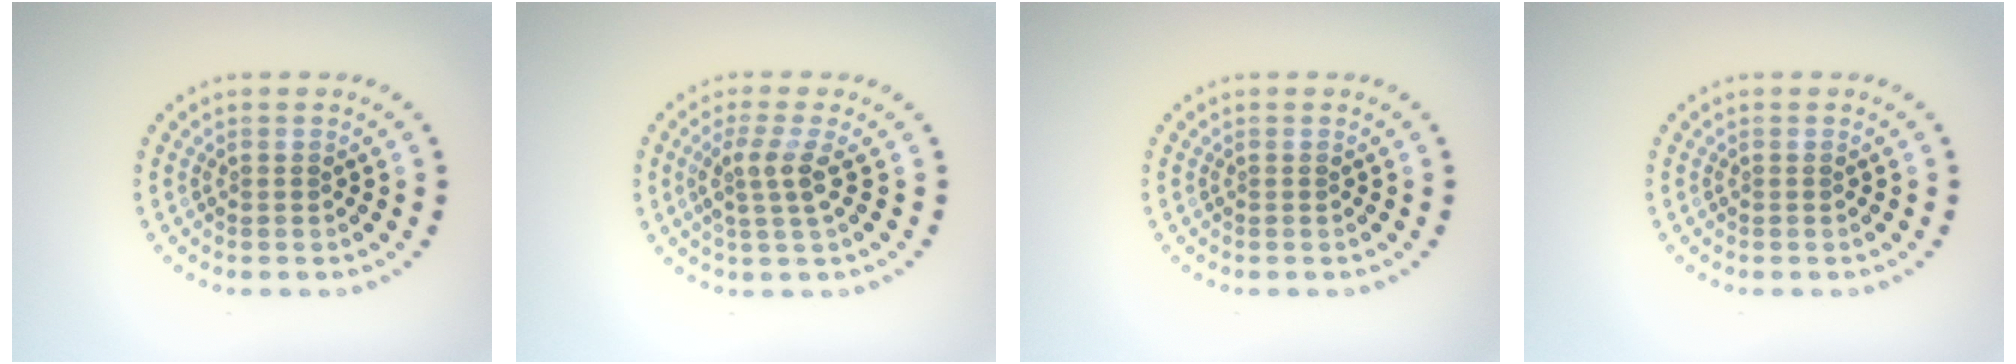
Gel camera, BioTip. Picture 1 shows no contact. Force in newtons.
{"total": 2.7, "press": 2.1, "slide": 1.7}
{"total": 0.0}
{"total": 0.0}